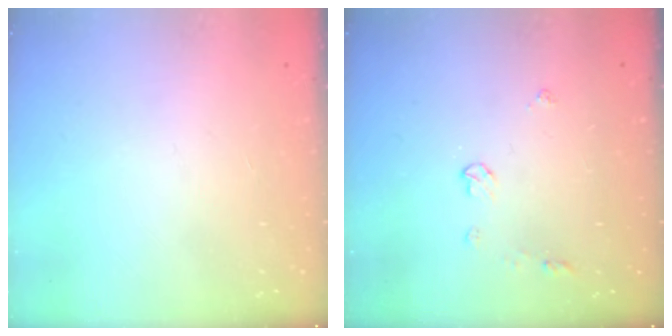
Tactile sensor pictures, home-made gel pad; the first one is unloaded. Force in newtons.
{"total": 3.9, "press": 3.9, "slide": 0.7}